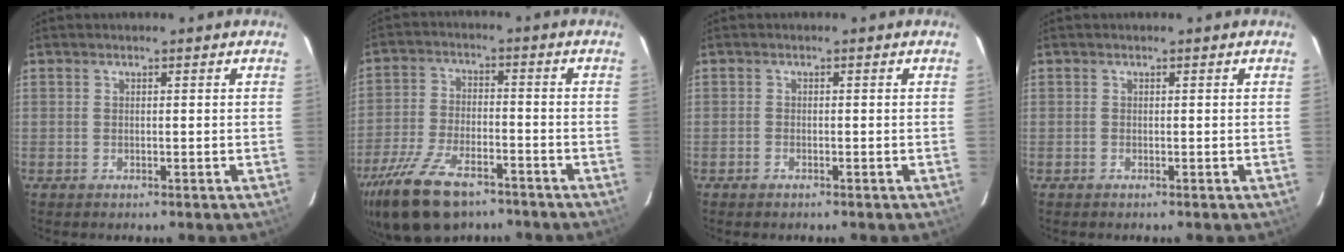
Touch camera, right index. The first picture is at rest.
{"total": 16.9, "force": [-11.9, 7.4, 9.5], "torque": [-0.214, -0.031, -0.211]}
{"total": 0.8, "force": [-0.6, 0.3, 0.3], "torque": [-0.007, 0.001, -0.014]}
{"total": 0.0}